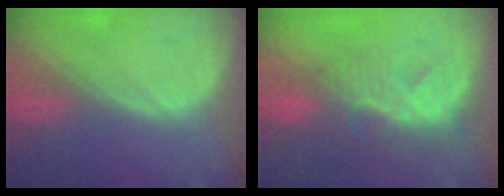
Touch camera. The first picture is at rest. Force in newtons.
{"total": 8.0, "press": 7.9, "slide": 1.1}